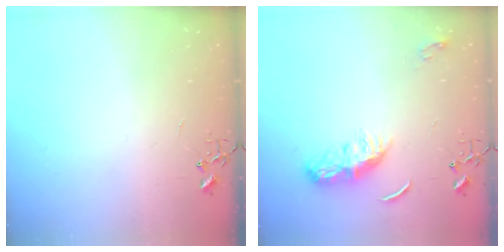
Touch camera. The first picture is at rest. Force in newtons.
{"total": 8.9, "press": 8.9, "slide": 0.1}